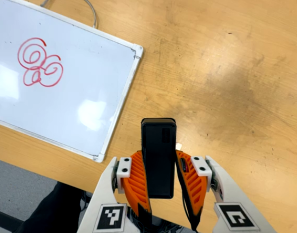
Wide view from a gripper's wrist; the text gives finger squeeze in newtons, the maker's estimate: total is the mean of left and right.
{"total": 4.8, "left": 3.2, "right": 6.4}